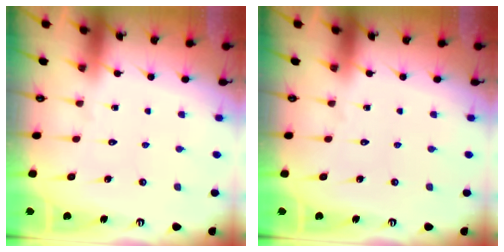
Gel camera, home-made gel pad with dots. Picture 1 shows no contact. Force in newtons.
{"total": 0.0}